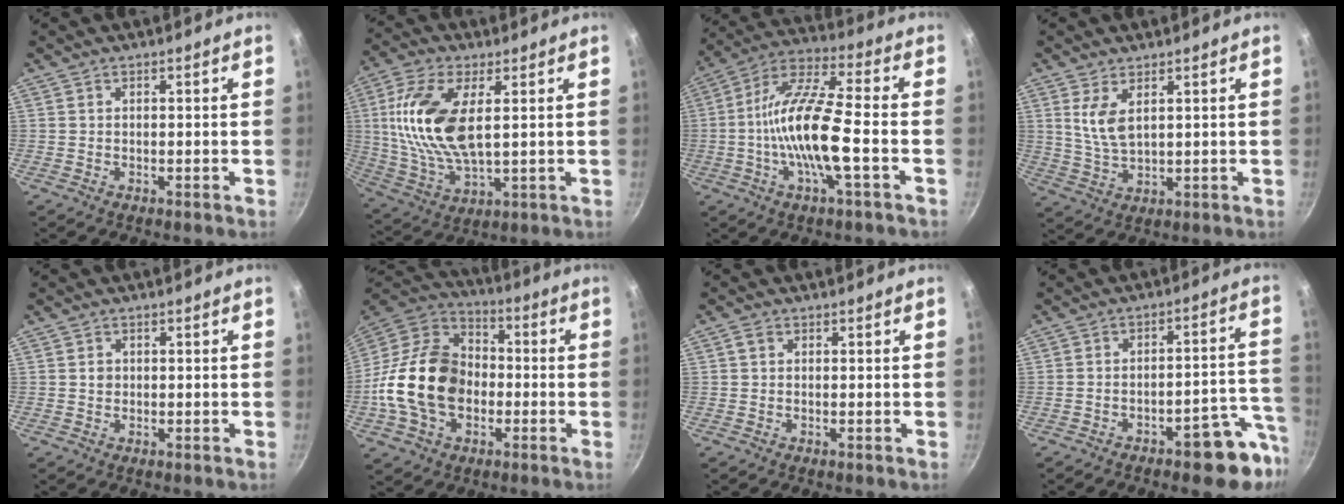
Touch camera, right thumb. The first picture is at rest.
{"total": 16.3, "force": [3.3, 7.6, 14.0], "torque": [-0.281, -0.006, 0.066]}
{"total": 15.9, "force": [-3.2, 3.8, 15.1], "torque": [-0.283, 0.033, -0.073]}
{"total": 6.1, "force": [2.5, 2.8, 4.8], "torque": [-0.092, -0.023, 0.055]}
{"total": 1.3, "force": [0.1, 1.2, 0.5], "torque": [-0.005, 0.004, 0.002]}
{"total": 20.1, "force": [-3.5, 14.6, 13.3], "torque": [-0.215, 0.039, -0.075]}
{"total": 1.4, "force": [0.4, 1.1, 0.8], "torque": [-0.012, 0.004, 0.006]}
{"total": 11.2, "force": [-6.1, 4.2, 8.4], "torque": [-0.055, 0.058, -0.078]}